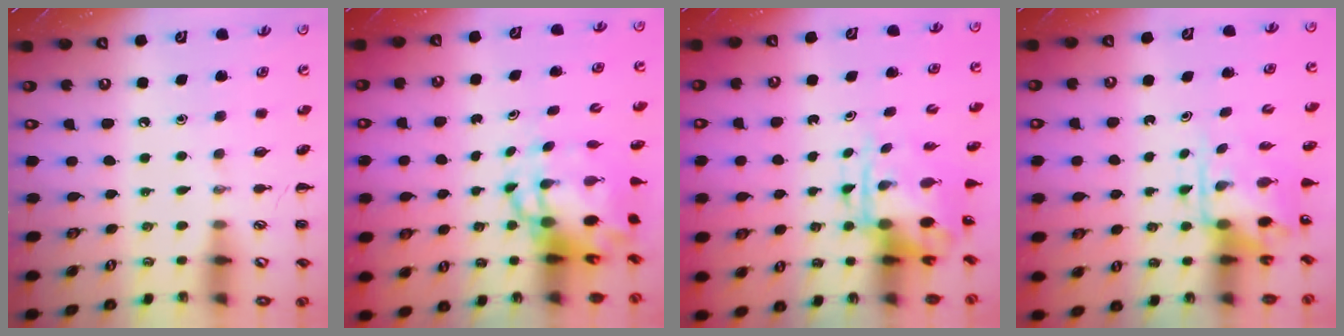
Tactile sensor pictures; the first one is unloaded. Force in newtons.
{"total": 7.3, "press": 7.0, "slide": 1.9}
{"total": 5.4, "press": 5.2, "slide": 1.3}
{"total": 4.6, "press": 4.6, "slide": 0.5}